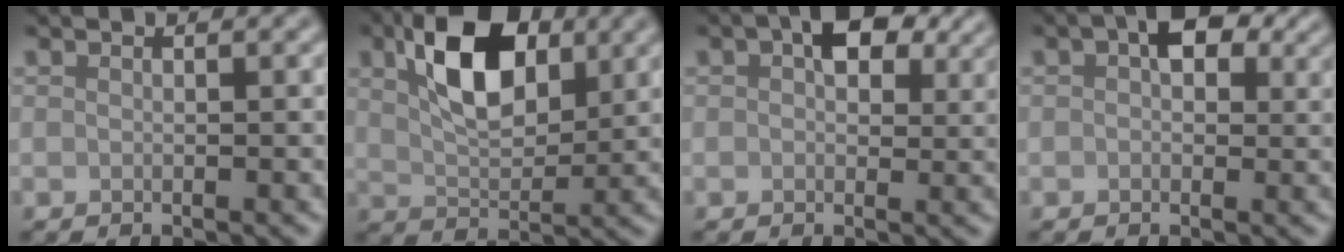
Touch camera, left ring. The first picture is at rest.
{"total": 8.3, "force": [3.0, 4.4, 6.4], "torque": [-0.120, 0.012, 0.049]}
{"total": 4.9, "force": [2.0, 2.7, 3.5], "torque": [-0.055, 0.007, 0.027]}
{"total": 4.1, "force": [1.5, 2.3, 3.0], "torque": [-0.041, 0.009, 0.018]}